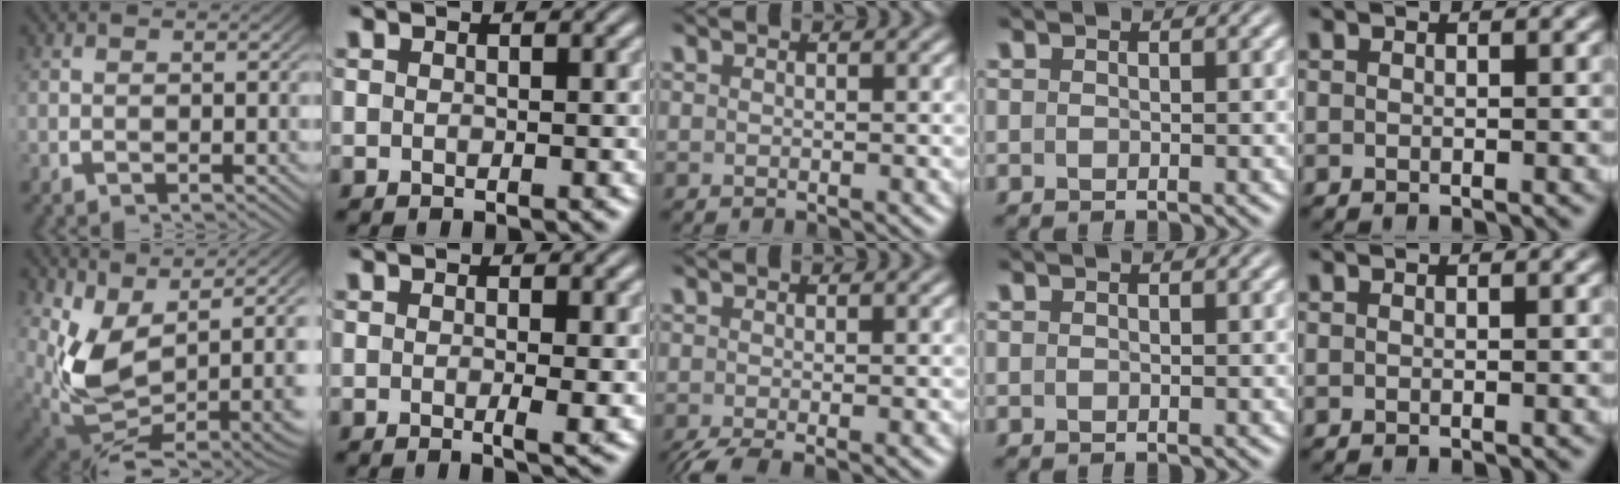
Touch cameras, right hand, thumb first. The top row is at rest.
{"thumb": {"total": 12.8, "force": [-0.4, 7.8, 10.1], "torque": [-0.233, -0.079, 0.034]}, "index": {"total": 1.5, "force": [0.1, 0.0, 1.5], "torque": [-0.025, -0.006, 0.000]}, "middle": {"total": 2.6, "force": [-2.1, 0.5, 1.4], "torque": [-0.022, -0.016, -0.024]}}